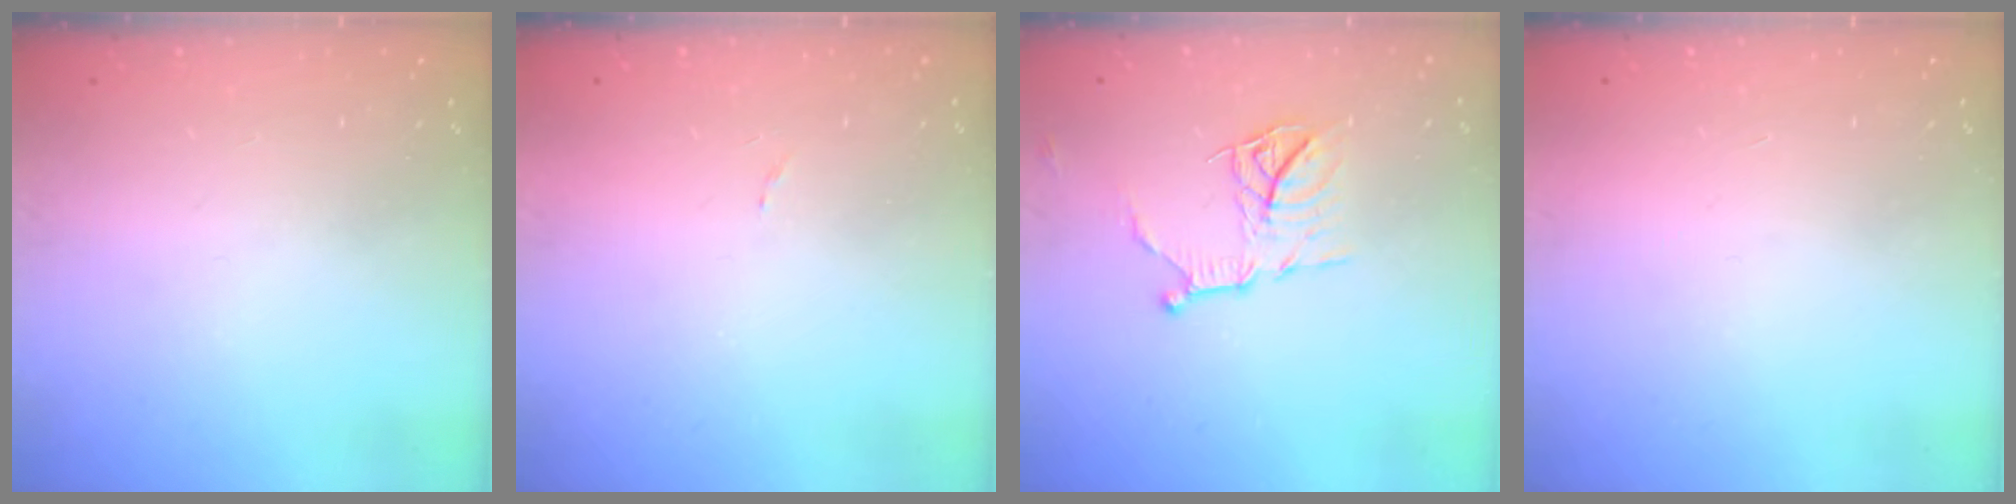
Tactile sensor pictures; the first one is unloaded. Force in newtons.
{"total": 4.3, "press": 4.2, "slide": 0.3}
{"total": 10.8, "press": 10.8, "slide": 0.4}
{"total": 1.5, "press": 1.5, "slide": 0.1}